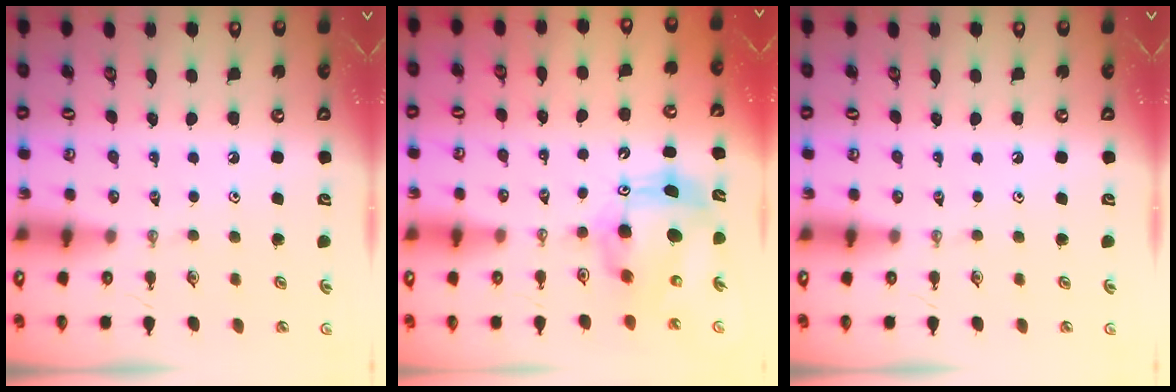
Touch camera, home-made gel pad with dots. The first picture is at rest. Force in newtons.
{"total": 10.5, "press": 10.4, "slide": 0.9}
{"total": 0.0}